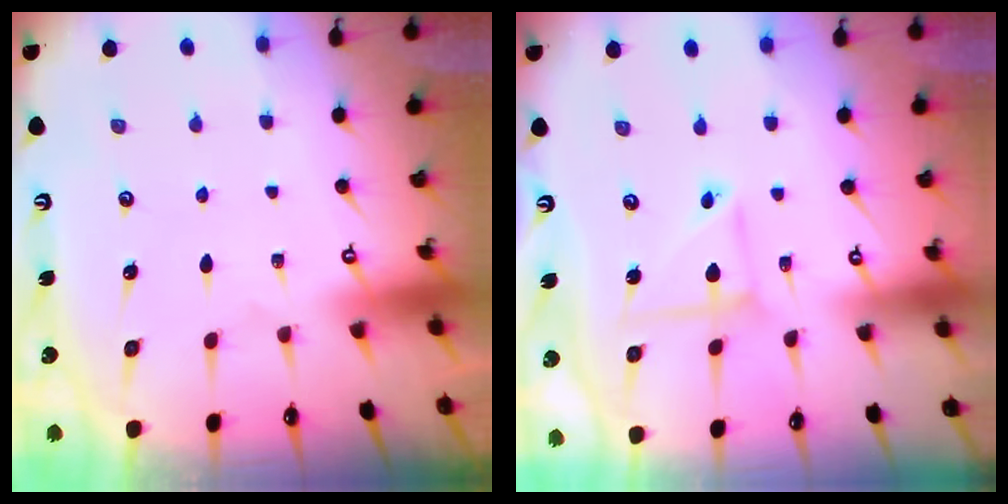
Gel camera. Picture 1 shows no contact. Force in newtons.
{"total": 5.0, "press": 5.0, "slide": 0.4}